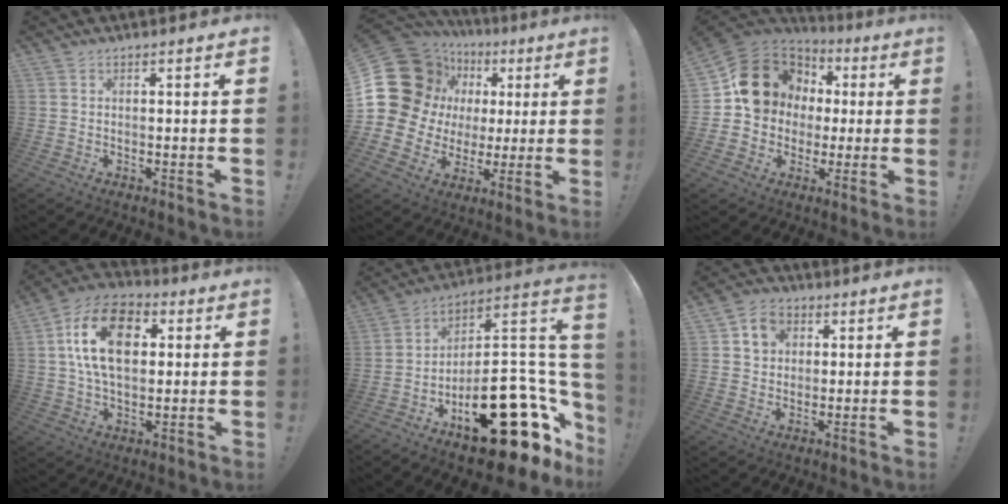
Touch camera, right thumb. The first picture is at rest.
{"total": 20.7, "force": [5.4, 16.7, 11.0], "torque": [-0.183, -0.048, 0.146]}
{"total": 16.4, "force": [3.1, 14.0, 8.0], "torque": [-0.118, 0.002, 0.074]}
{"total": 18.4, "force": [4.2, 11.8, 13.5], "torque": [-0.246, 0.002, 0.072]}
{"total": 25.5, "force": [-11.3, 10.8, 20.1], "torque": [-0.245, 0.060, -0.162]}
{"total": 7.1, "force": [2.7, 5.9, 2.9], "torque": [-0.039, -0.003, 0.052]}